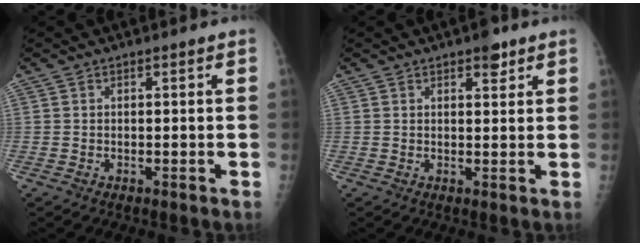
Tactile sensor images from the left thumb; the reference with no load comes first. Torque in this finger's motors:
{"motor_torque": [2.81, 2.22, 0.53, -0.12, 0.03]}